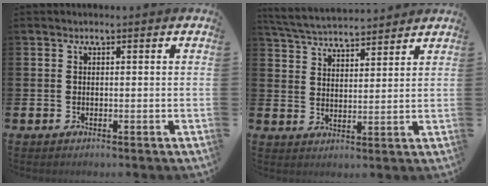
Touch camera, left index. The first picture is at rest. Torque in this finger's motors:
{"motor_torque": [0.30, -0.83, 0.68, 0.19]}